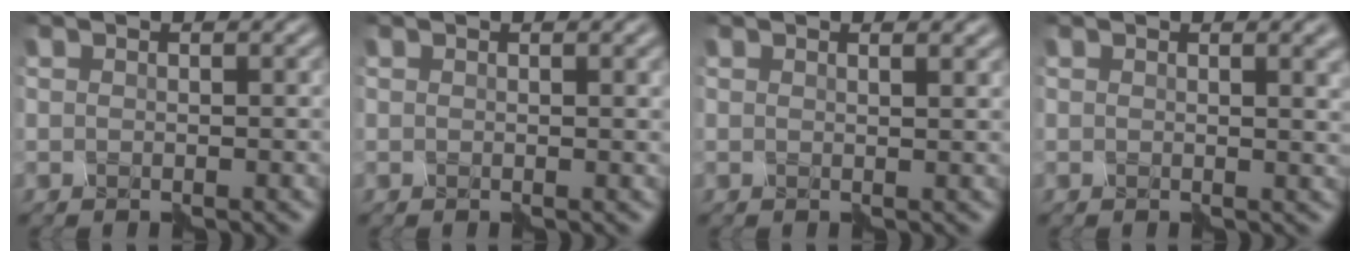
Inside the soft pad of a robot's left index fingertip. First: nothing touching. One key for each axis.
{"total": 1.4, "fx": 0.6, "fy": 0.6, "fz": 1.2, "tx": -0.007, "ty": 0.006, "tz": 0.000}
{"total": 1.2, "fx": 0.9, "fy": 0.3, "fz": 0.7, "tx": 0.003, "ty": 0.001, "tz": 0.002}
{"total": 2.9, "fx": 1.2, "fy": 1.0, "fz": 2.4, "tx": -0.019, "ty": 0.014, "tz": 0.006}